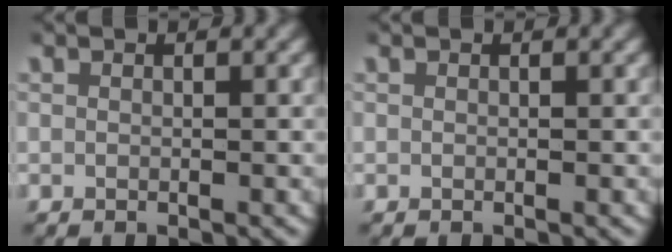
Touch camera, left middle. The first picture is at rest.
{"total": 0.0}